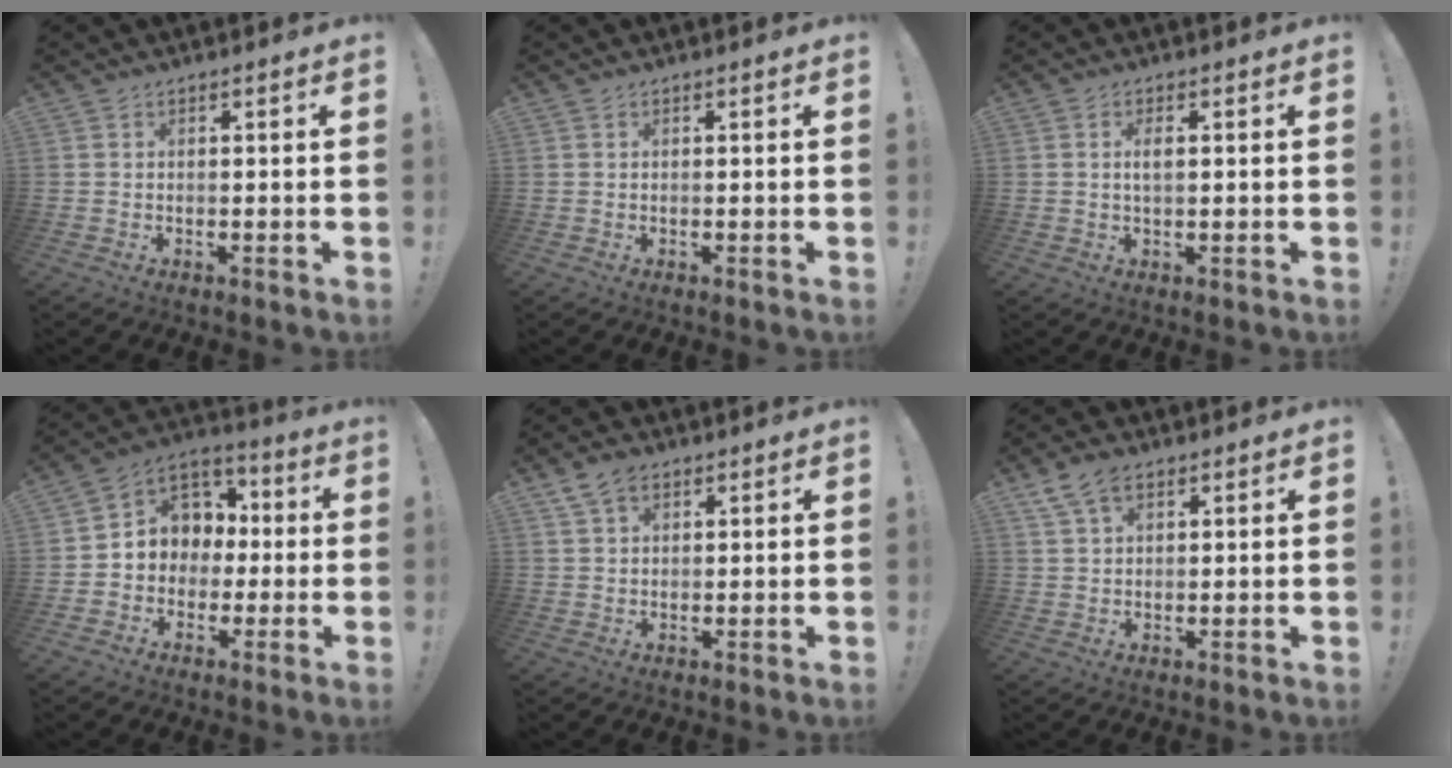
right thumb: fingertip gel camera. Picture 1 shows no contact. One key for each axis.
{"total": 0.0}
{"total": 2.2, "fx": 0.4, "fy": 0.7, "fz": 2.0, "tx": -0.033, "ty": -0.001, "tz": 0.005}
{"total": 8.7, "fx": -0.2, "fy": 8.3, "fz": 2.8, "tx": -0.030, "ty": 0.003, "tz": 0.007}
{"total": 5.6, "fx": 3.2, "fy": 3.7, "fz": 2.8, "tx": -0.046, "ty": -0.004, "tz": 0.061}
{"total": 7.2, "fx": 4.2, "fy": 4.4, "fz": 4.0, "tx": -0.063, "ty": -0.011, "tz": 0.080}